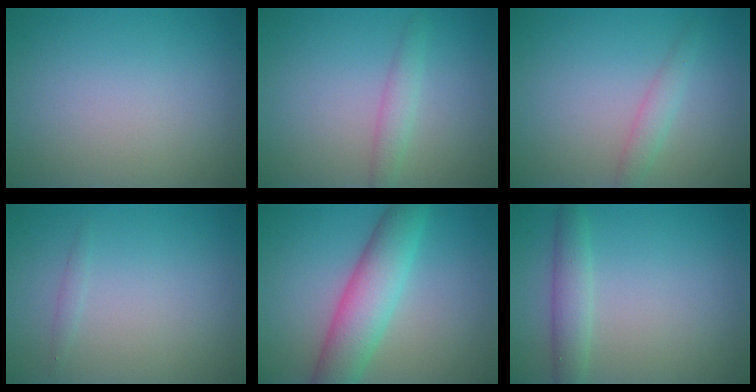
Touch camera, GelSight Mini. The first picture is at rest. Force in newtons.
{"total": 1.7, "press": 1.7, "slide": 0.1}
{"total": 1.6, "press": 1.6, "slide": 0.0}
{"total": 0.6, "press": 0.6, "slide": 0.0}
{"total": 6.4, "press": 6.4, "slide": 0.2}
{"total": 2.6, "press": 2.6, "slide": 0.0}